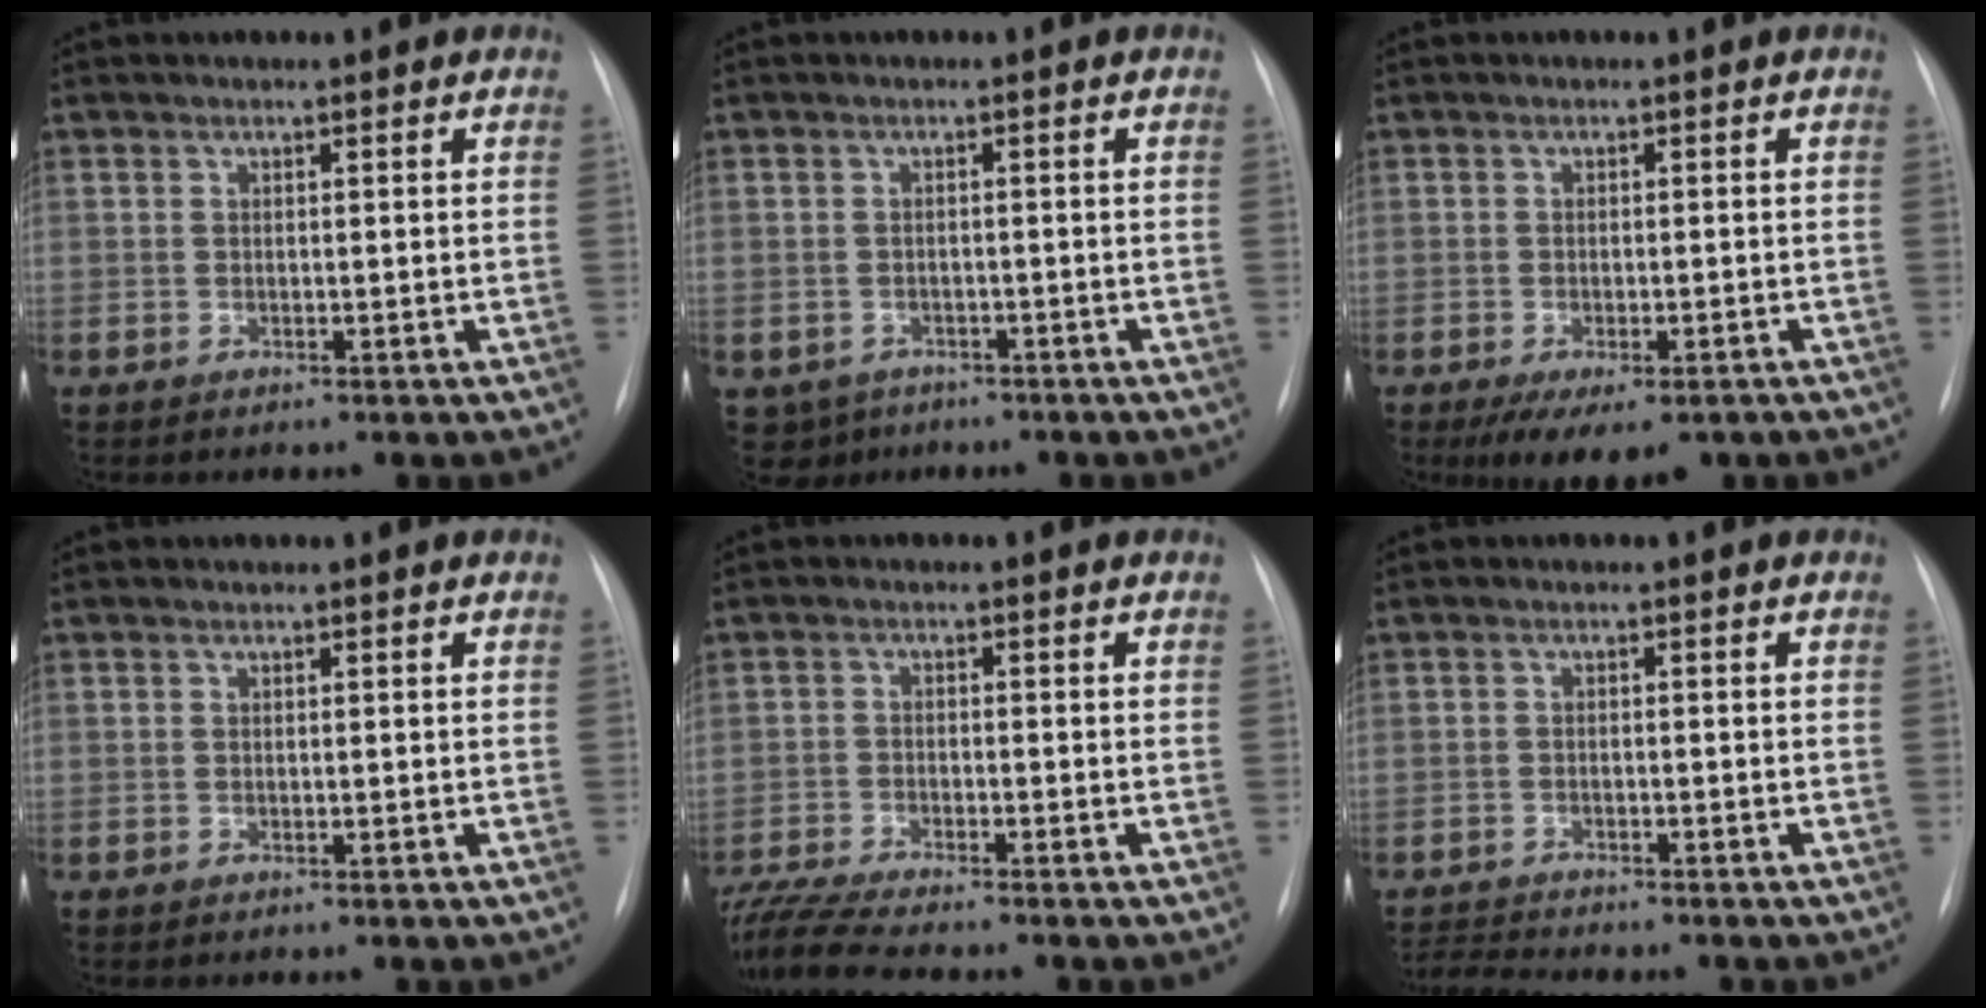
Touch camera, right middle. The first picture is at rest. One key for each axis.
{"total": 4.3, "fx": -2.8, "fy": 3.3, "fz": 0.4, "tx": -0.003, "ty": 0.003, "tz": -0.039}
{"total": 7.8, "fx": -5.3, "fy": 3.1, "fz": 4.9, "tx": -0.062, "ty": -0.009, "tz": -0.076}
{"total": 0.0}
{"total": 8.8, "fx": -8.0, "fy": -0.5, "fz": 3.6, "tx": -0.073, "ty": -0.016, "tz": -0.142}
{"total": 4.3, "fx": -4.2, "fy": -0.2, "fz": 0.8, "tx": -0.011, "ty": -0.012, "tz": -0.068}